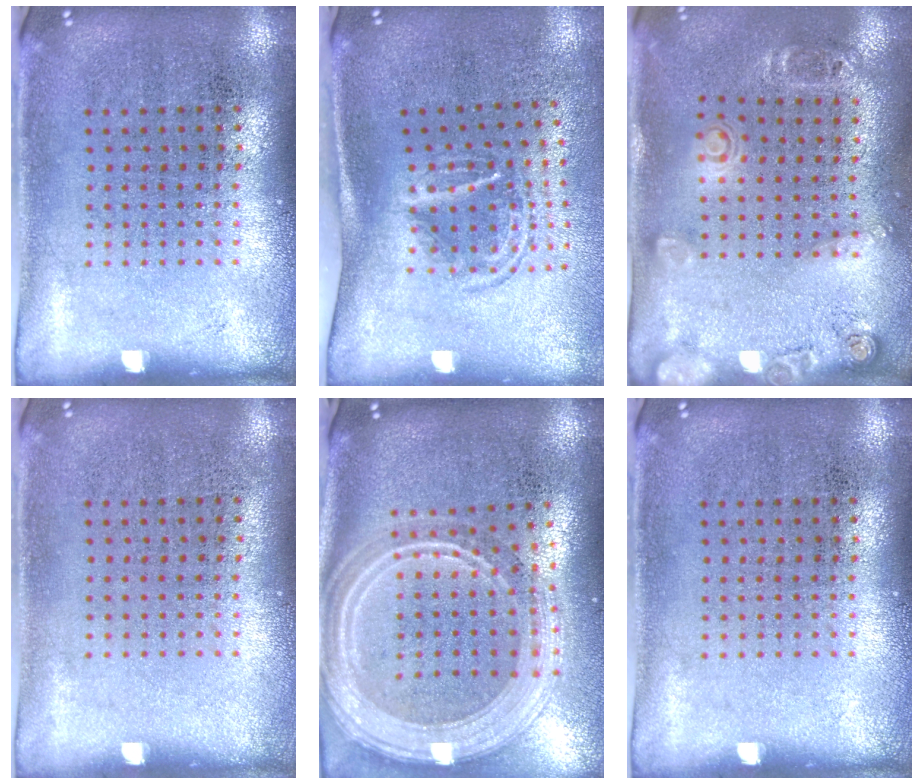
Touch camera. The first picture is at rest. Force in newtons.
{"total": 1.8, "press": 1.2, "slide": 1.3}
{"total": 1.8, "press": 1.2, "slide": 1.4}
{"total": 0.0}
{"total": 3.0, "press": 2.4, "slide": 1.7}
{"total": 0.0}